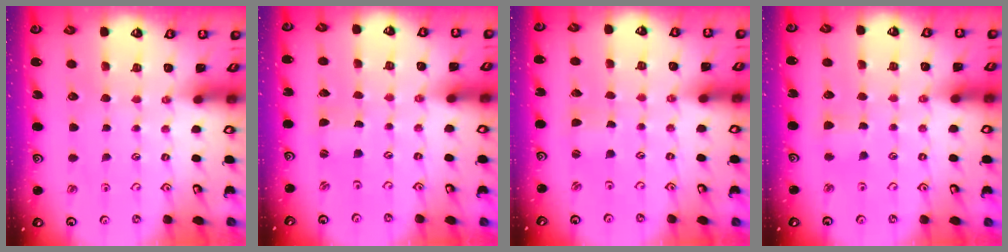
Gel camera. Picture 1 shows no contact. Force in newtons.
{"total": 0.6, "press": 0.6, "slide": 0.0}
{"total": 2.1, "press": 2.0, "slide": 0.4}
{"total": 2.8, "press": 2.8, "slide": 0.5}